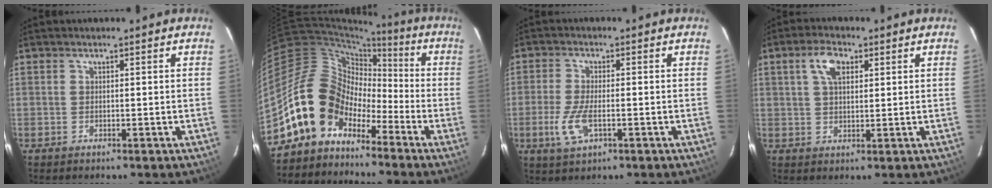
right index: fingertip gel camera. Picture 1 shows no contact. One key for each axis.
{"total": 12.1, "fx": -7.7, "fy": 8.4, "fz": 4.0, "tx": -0.076, "ty": 0.037, "tz": -0.153}
{"total": 6.5, "fx": -2.2, "fy": 2.5, "fz": 5.5, "tx": -0.126, "ty": -0.008, "tz": -0.042}
{"total": 5.3, "fx": 2.2, "fy": 2.8, "fz": 4.0, "tx": -0.074, "ty": 0.013, "tz": 0.040}